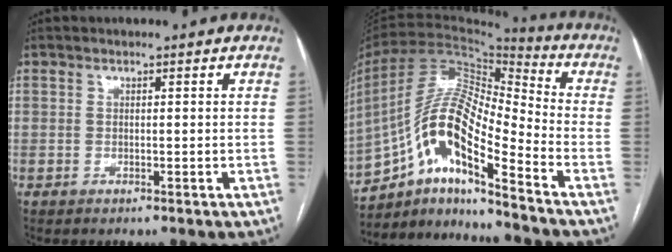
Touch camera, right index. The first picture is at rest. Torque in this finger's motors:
{"motor_torque": [1.36, -0.78, 0.76, 0.21]}